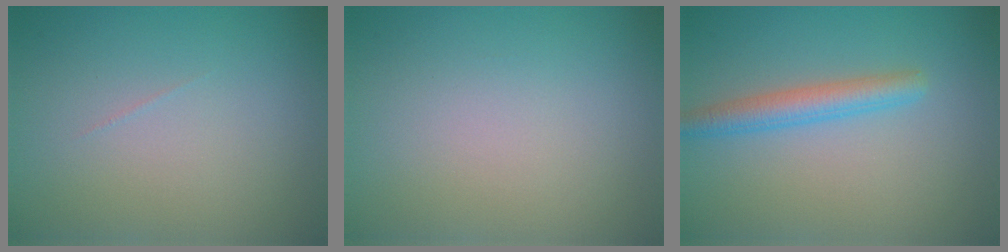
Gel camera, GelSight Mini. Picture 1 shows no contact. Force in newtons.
{"total": 0.0}
{"total": 2.8, "press": 2.8, "slide": 0.0}